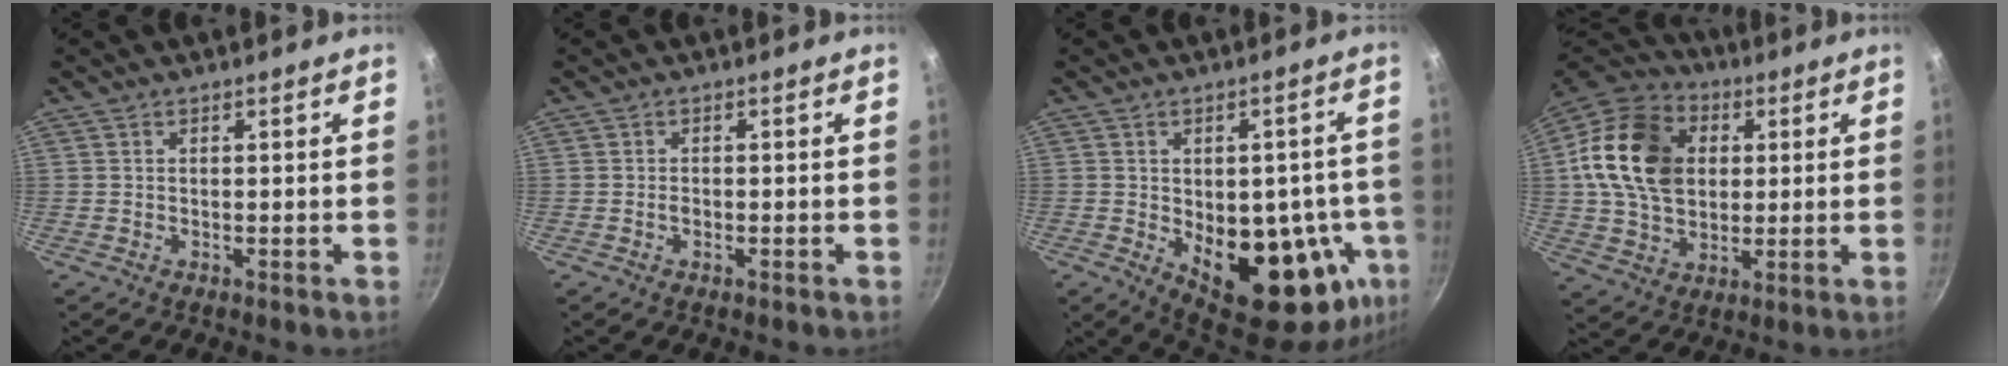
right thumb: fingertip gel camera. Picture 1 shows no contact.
{"total": 1.1, "force": [-0.4, 0.6, 0.8], "torque": [-0.018, 0.003, -0.010]}
{"total": 21.2, "force": [-5.0, 11.8, 16.9], "torque": [-0.155, -0.001, -0.046]}
{"total": 20.0, "force": [3.6, 15.0, 12.8], "torque": [-0.208, 0.014, 0.057]}